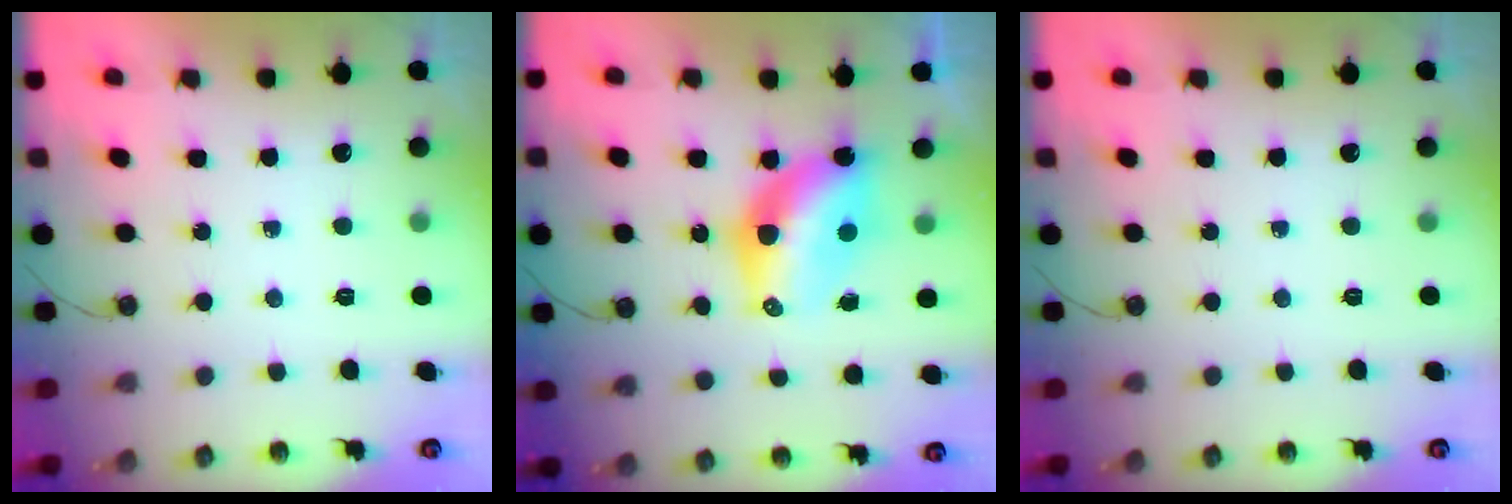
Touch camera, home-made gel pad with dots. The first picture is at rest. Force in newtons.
{"total": 10.8, "press": 10.8, "slide": 0.3}
{"total": 0.0}